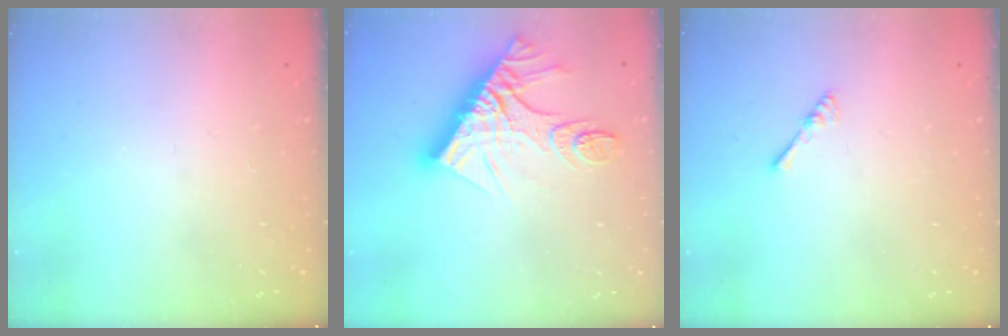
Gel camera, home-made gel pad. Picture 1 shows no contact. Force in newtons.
{"total": 16.4, "press": 16.3, "slide": 1.5}
{"total": 2.4, "press": 2.4, "slide": 0.5}